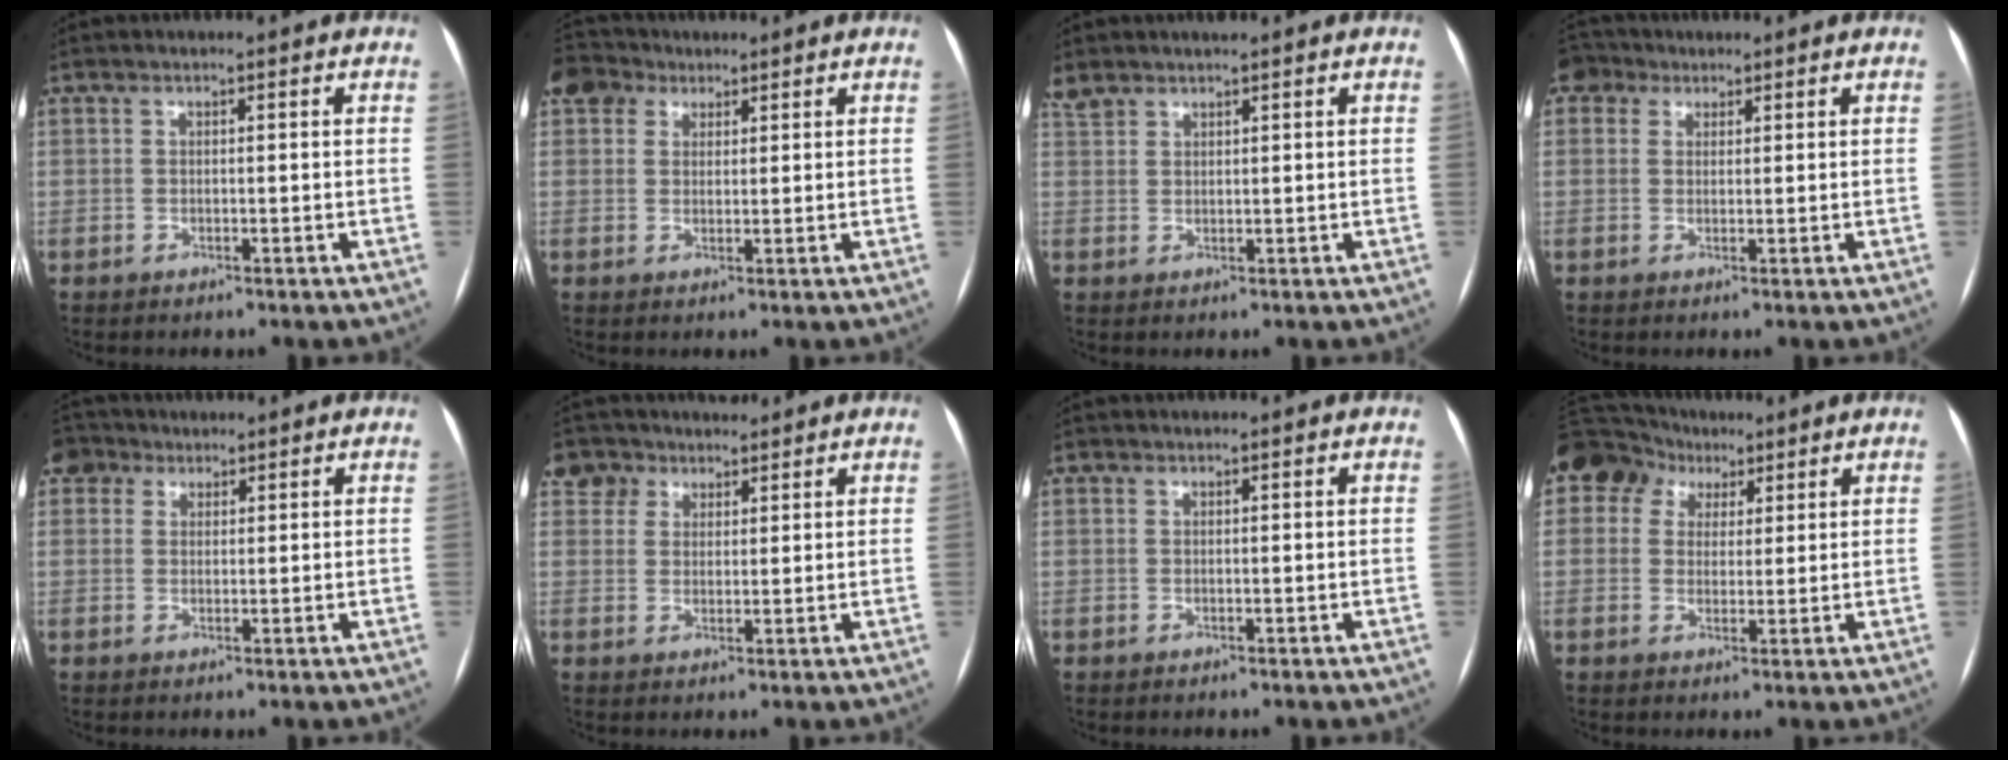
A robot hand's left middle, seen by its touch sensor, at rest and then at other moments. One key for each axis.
{"total": 4.8, "fx": 3.4, "fy": 3.2, "fz": 1.0, "tx": -0.028, "ty": 0.025, "tz": 0.065}
{"total": 3.1, "fx": 2.8, "fy": 1.0, "fz": 0.9, "tx": -0.022, "ty": 0.015, "tz": 0.053}
{"total": 3.4, "fx": 2.2, "fy": 2.6, "fz": 0.5, "tx": -0.013, "ty": 0.022, "tz": 0.038}
{"total": 3.4, "fx": 2.2, "fy": 2.6, "fz": 0.4, "tx": -0.011, "ty": 0.020, "tz": 0.040}
{"total": 5.1, "fx": 3.4, "fy": 3.8, "fz": 0.1, "tx": -0.008, "ty": 0.026, "tz": 0.062}
{"total": 0.0}
{"total": 11.0, "fx": 5.3, "fy": 8.9, "fz": 3.6, "tx": -0.090, "ty": 0.054, "tz": 0.094}